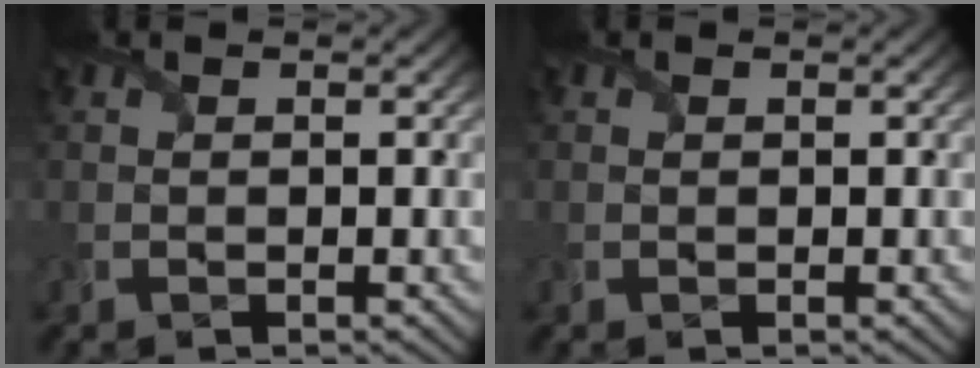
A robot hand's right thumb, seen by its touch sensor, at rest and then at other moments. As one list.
[{"total": 0.8, "force": [0.3, 0.7, 0.1], "torque": [-0.002, -0.003, 0.006]}]